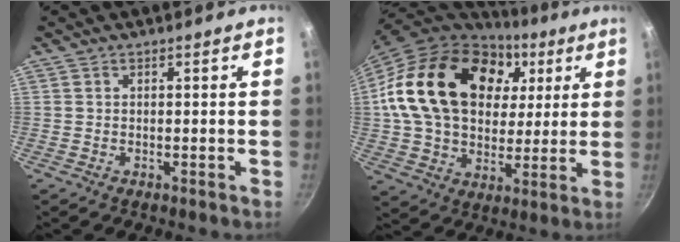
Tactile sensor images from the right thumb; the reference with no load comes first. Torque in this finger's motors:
{"motor_torque": [-1.35, 2.90, 1.29, -1.16, 0.62]}